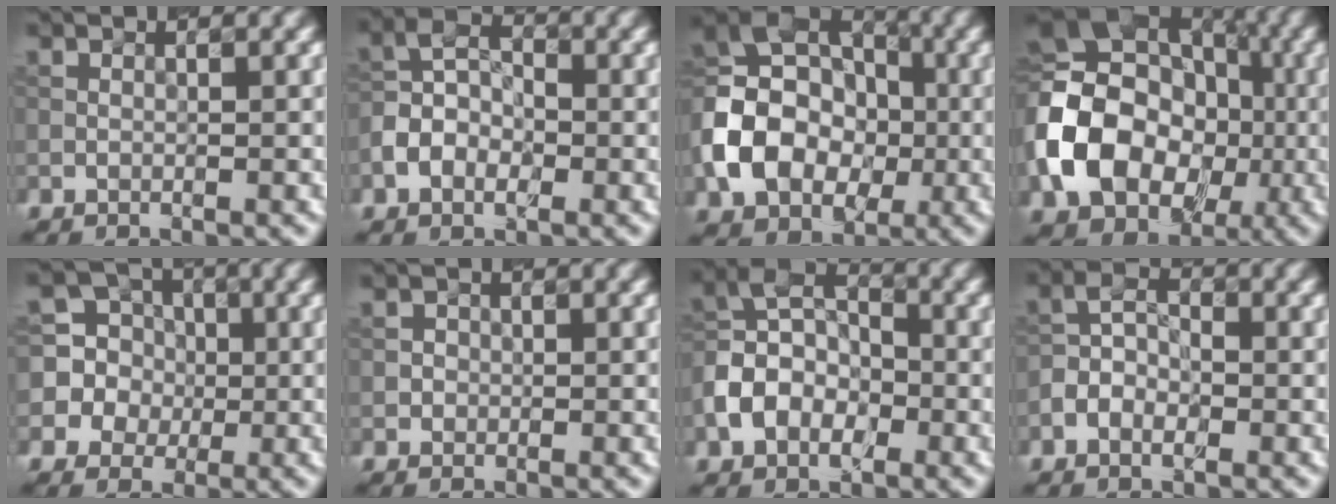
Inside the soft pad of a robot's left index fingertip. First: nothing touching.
{"total": 3.9, "force": [-1.5, 2.7, 2.5], "torque": [-0.049, 0.008, -0.033]}
{"total": 10.0, "force": [-2.2, 7.6, 6.1], "torque": [-0.117, 0.005, -0.050]}
{"total": 14.7, "force": [-2.2, 11.4, 9.0], "torque": [-0.191, 0.004, -0.052]}
{"total": 7.4, "force": [1.1, 7.1, 1.9], "torque": [-0.062, 0.032, 0.005]}
{"total": 0.9, "force": [0.0, 0.9, 0.2], "torque": [0.008, 0.000, 0.000]}
{"total": 6.1, "force": [-2.4, 4.4, 3.4], "torque": [-0.071, 0.010, -0.059]}
{"total": 3.0, "force": [-1.2, 1.9, 1.9], "torque": [-0.036, 0.010, -0.028]}